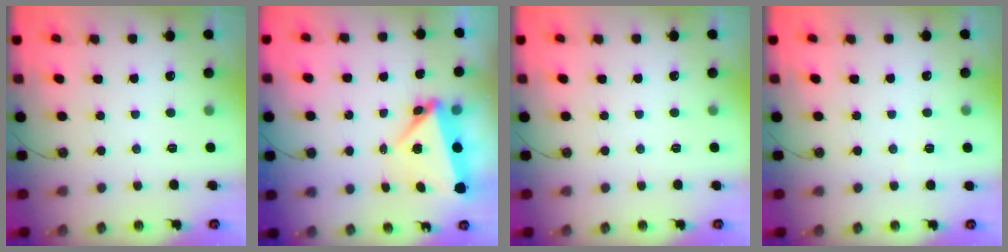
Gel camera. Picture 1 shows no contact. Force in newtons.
{"total": 5.7, "press": 5.4, "slide": 2.0}
{"total": 0.0}
{"total": 2.8, "press": 2.0, "slide": 2.0}